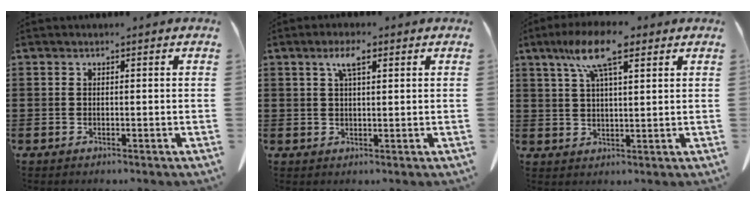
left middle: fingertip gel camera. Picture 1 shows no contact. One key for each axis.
{"total": 3.4, "fx": 1.7, "fy": 0.9, "fz": 2.8, "tx": -0.061, "ty": 0.007, "tz": 0.028}
{"total": 10.1, "fx": 6.1, "fy": 2.5, "fz": 7.6, "tx": -0.160, "ty": 0.002, "tz": 0.107}